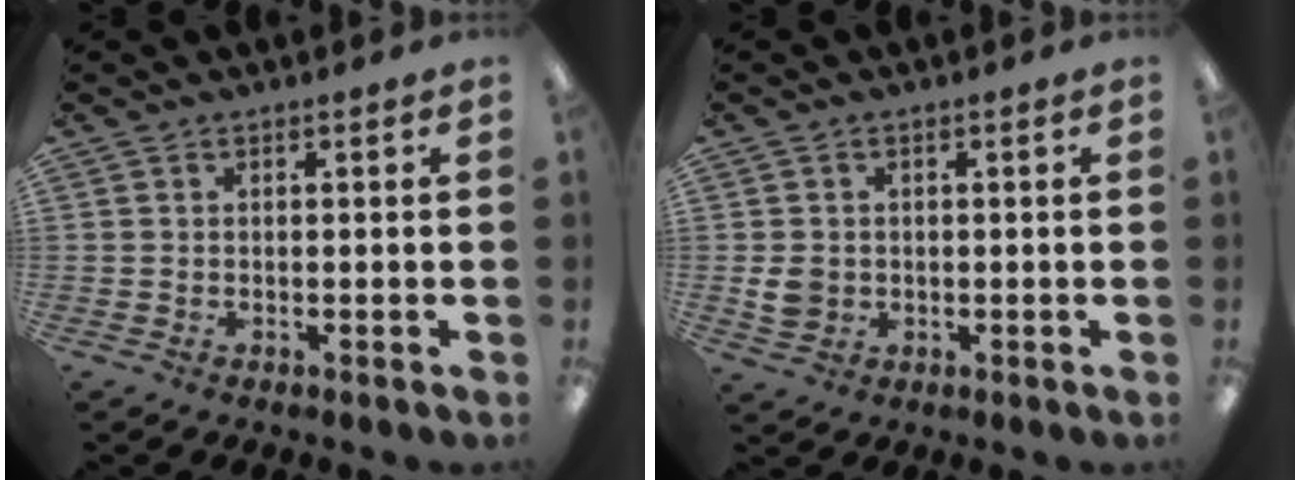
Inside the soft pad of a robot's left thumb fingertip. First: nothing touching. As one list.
[{"total": 4.1, "force": [0.0, 3.6, 1.9], "torque": [-0.025, -0.002, -0.001]}]